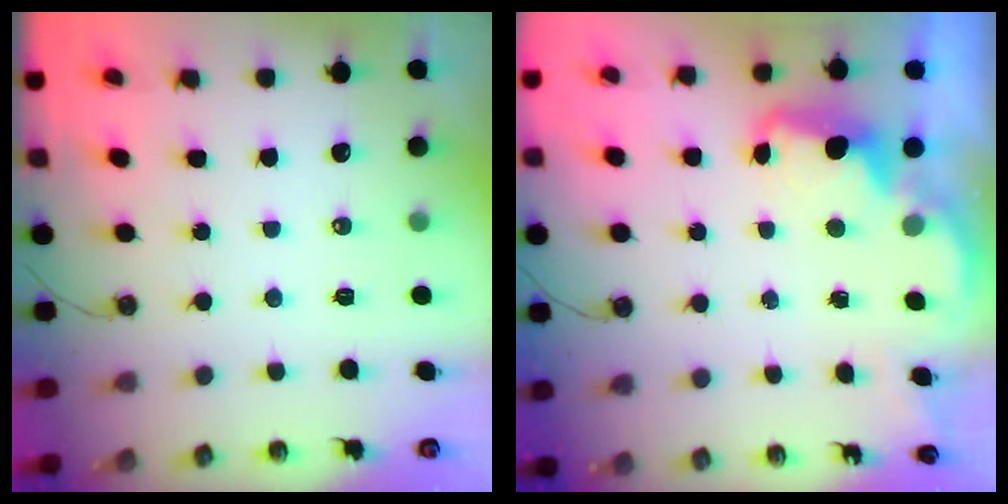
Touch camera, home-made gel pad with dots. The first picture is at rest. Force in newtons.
{"total": 2.6, "press": 2.5, "slide": 0.5}